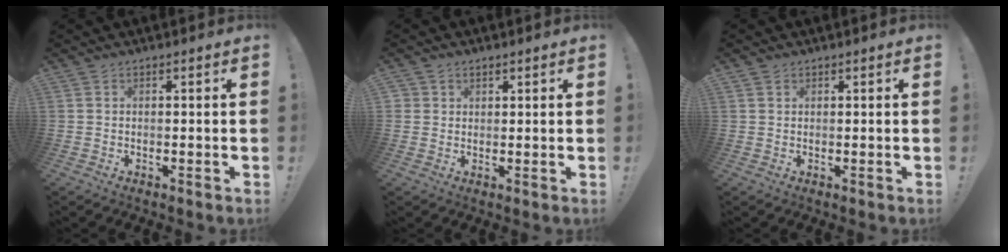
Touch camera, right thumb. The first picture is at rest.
{"total": 2.0, "force": [1.2, 1.6, 0.2], "torque": [0.006, -0.009, 0.019]}
{"total": 0.9, "force": [0.6, 0.7, 0.0], "torque": [0.004, -0.002, 0.012]}